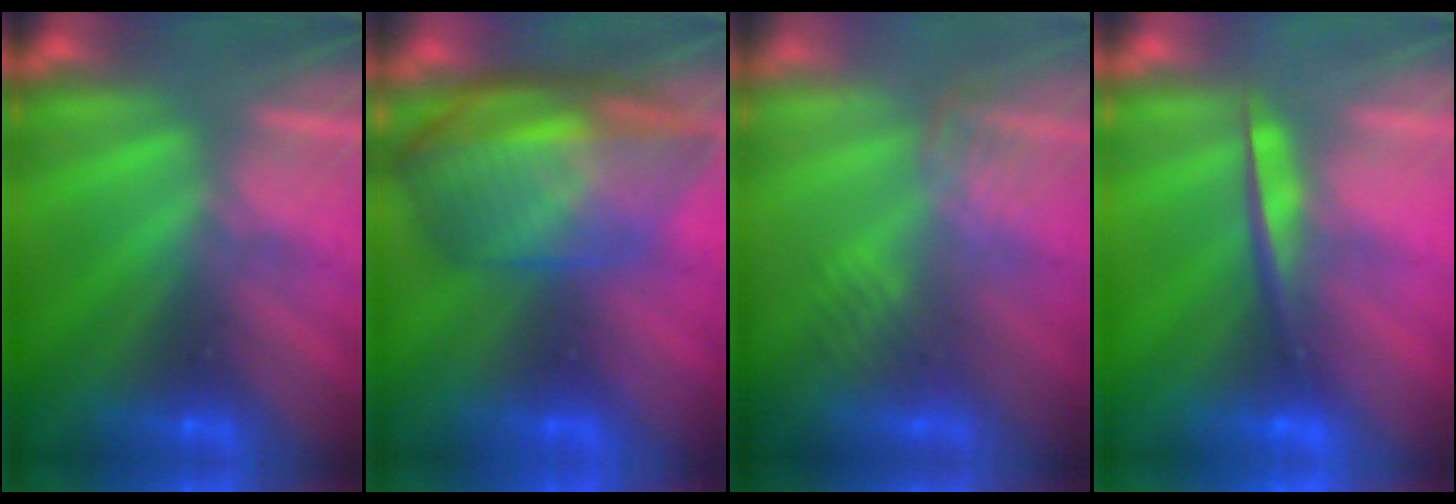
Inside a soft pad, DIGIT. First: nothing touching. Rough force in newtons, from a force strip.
{"total": 7.3}
{"total": 2.8}
{"total": 4.6}